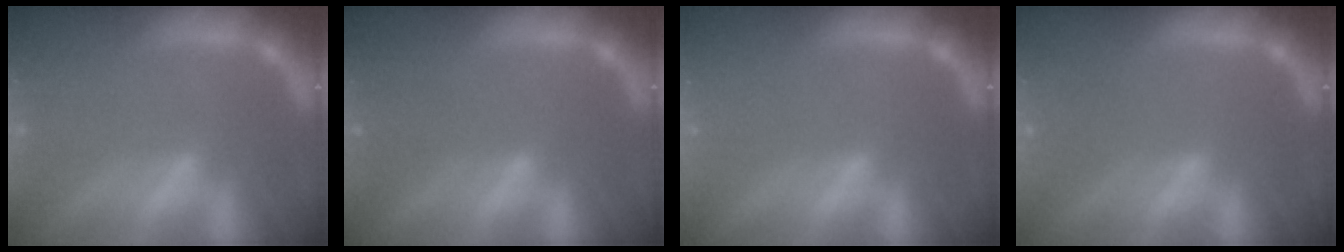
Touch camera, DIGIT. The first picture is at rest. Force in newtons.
{"total": 1.5}
{"total": 0.0}
{"total": 1.0}